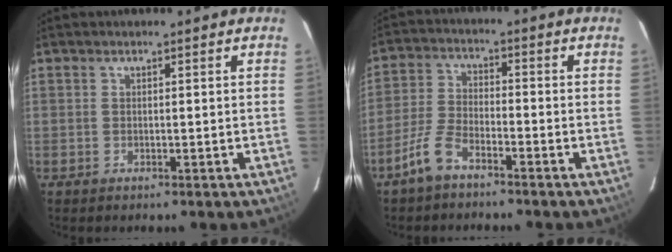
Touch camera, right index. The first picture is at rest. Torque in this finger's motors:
{"motor_torque": [0.35, -0.43, 0.07, 0.05]}